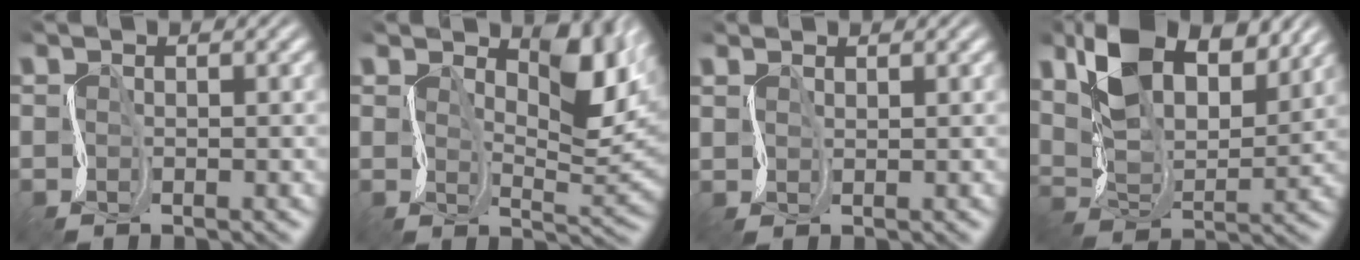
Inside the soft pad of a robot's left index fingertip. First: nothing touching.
{"total": 5.4, "force": [2.8, 2.1, 4.1], "torque": [-0.051, -0.007, 0.046]}
{"total": 1.1, "force": [1.0, 0.3, -0.3], "torque": [0.004, 0.004, 0.023]}
{"total": 9.5, "force": [6.0, 4.5, 5.9], "torque": [-0.126, 0.001, 0.107]}